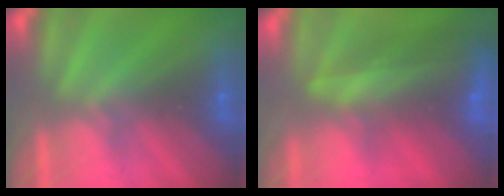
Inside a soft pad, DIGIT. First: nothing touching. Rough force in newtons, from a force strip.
{"total": 6.9}